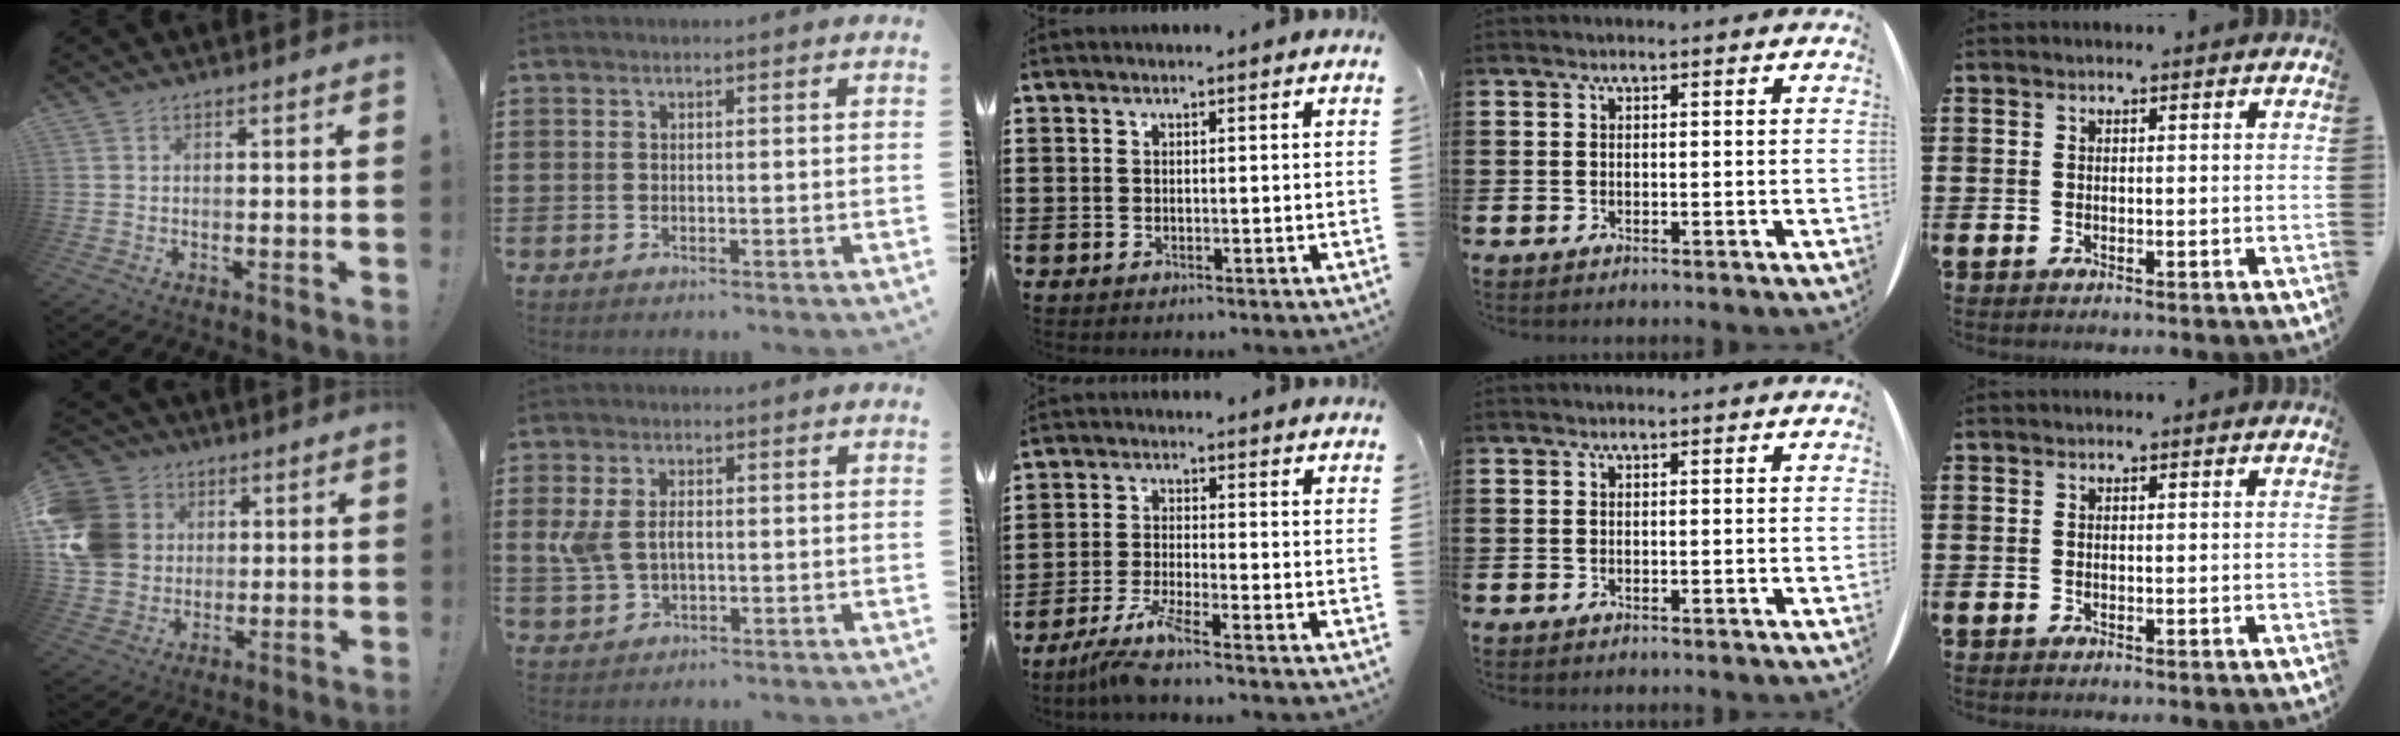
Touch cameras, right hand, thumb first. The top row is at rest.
{"thumb": {"total": 15.3, "force": [3.0, 13.4, 6.8], "torque": [-0.110, 0.000, 0.067]}, "index": {"total": 4.4, "force": [0.2, 2.7, 3.4], "torque": [-0.092, 0.002, -0.004]}, "middle": {"total": 4.9, "force": [-3.9, -0.2, 2.9], "torque": [-0.070, -0.019, -0.076]}}